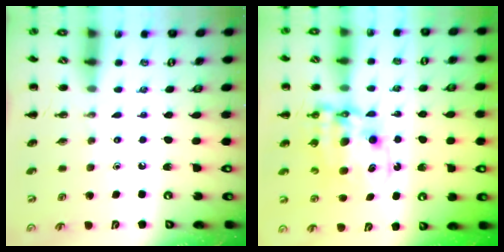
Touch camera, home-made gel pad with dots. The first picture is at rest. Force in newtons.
{"total": 11.4, "press": 11.1, "slide": 2.8}